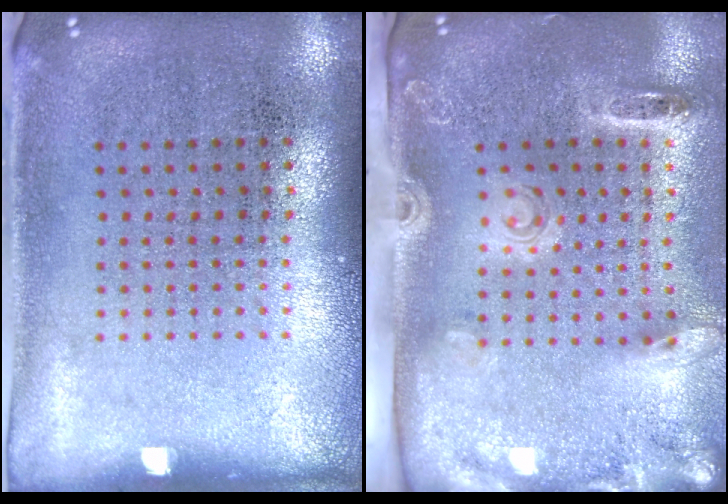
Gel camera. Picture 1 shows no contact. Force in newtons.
{"total": 2.7, "press": 1.9, "slide": 2.0}